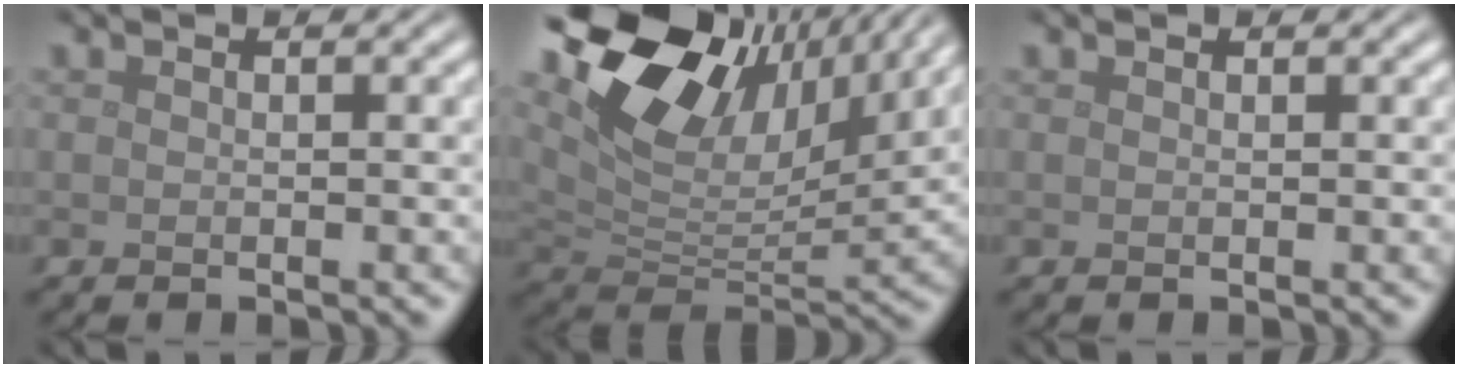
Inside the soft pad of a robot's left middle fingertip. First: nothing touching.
{"total": 14.2, "force": [9.0, 7.1, 8.3], "torque": [-0.175, 0.028, 0.165]}
{"total": 0.0}